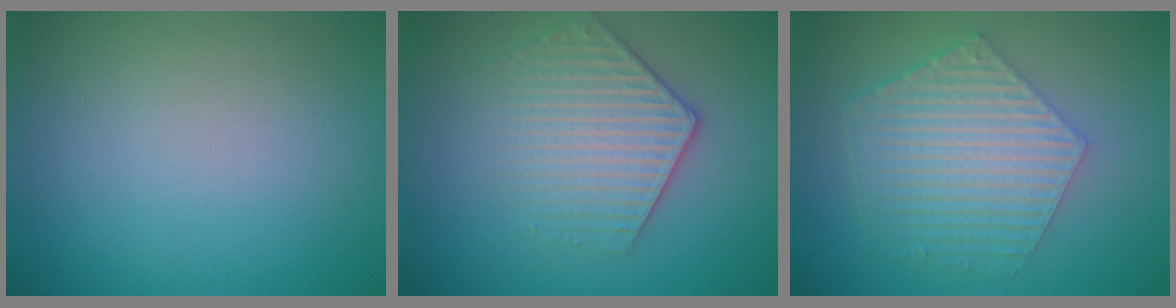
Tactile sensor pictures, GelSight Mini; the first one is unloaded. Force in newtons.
{"total": 3.7, "press": 3.5, "slide": 1.3}
{"total": 6.0, "press": 4.3, "slide": 4.2}